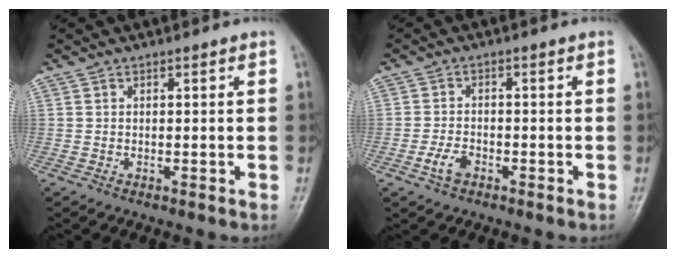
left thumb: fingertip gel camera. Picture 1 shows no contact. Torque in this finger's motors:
{"motor_torque": [-0.22, 0.37, 0.42, 0.21, 0.04]}